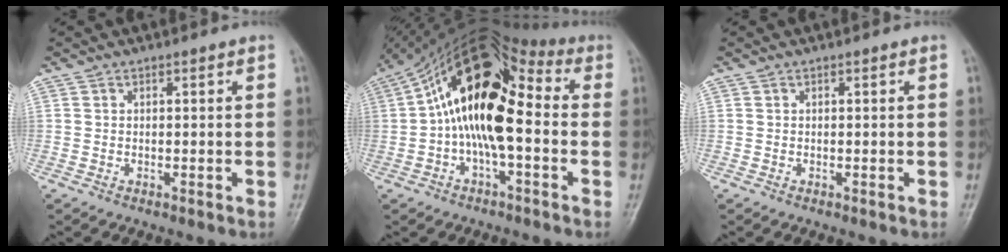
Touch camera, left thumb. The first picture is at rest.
{"total": 18.1, "force": [-0.3, 8.6, 15.9], "torque": [-0.261, 0.048, -0.016]}
{"total": 0.0}